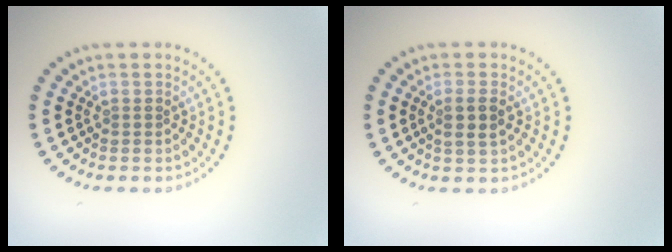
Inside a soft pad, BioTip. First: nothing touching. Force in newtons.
{"total": 1.9, "press": 1.8, "slide": 0.7}